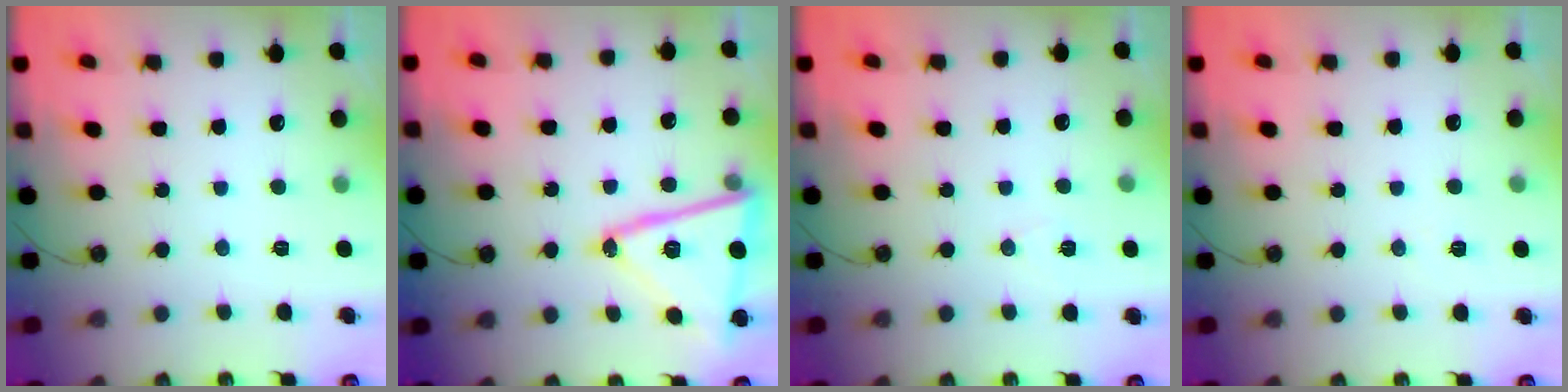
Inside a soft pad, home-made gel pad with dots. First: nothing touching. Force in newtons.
{"total": 16.3, "press": 16.2, "slide": 2.5}
{"total": 5.0, "press": 3.9, "slide": 3.1}
{"total": 5.6, "press": 3.3, "slide": 4.5}